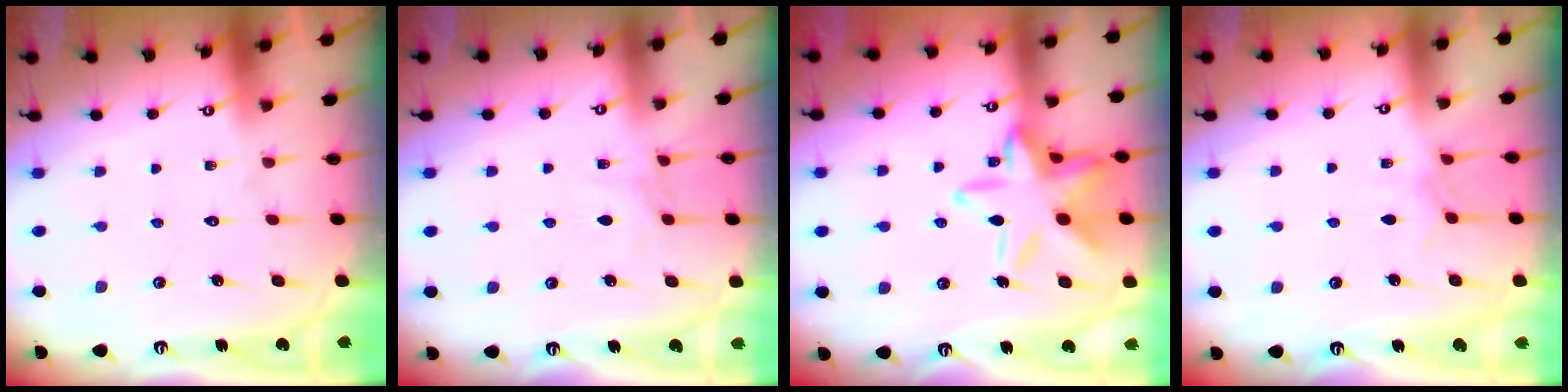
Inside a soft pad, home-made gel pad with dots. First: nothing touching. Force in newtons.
{"total": 4.3, "press": 4.3, "slide": 0.5}
{"total": 17.5, "press": 17.4, "slide": 1.1}
{"total": 3.9, "press": 3.9, "slide": 0.5}